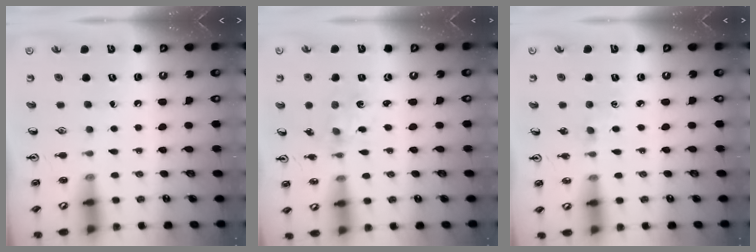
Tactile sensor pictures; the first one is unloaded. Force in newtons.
{"total": 1.1, "press": 1.1, "slide": 0.3}
{"total": 1.1, "press": 1.1, "slide": 0.2}